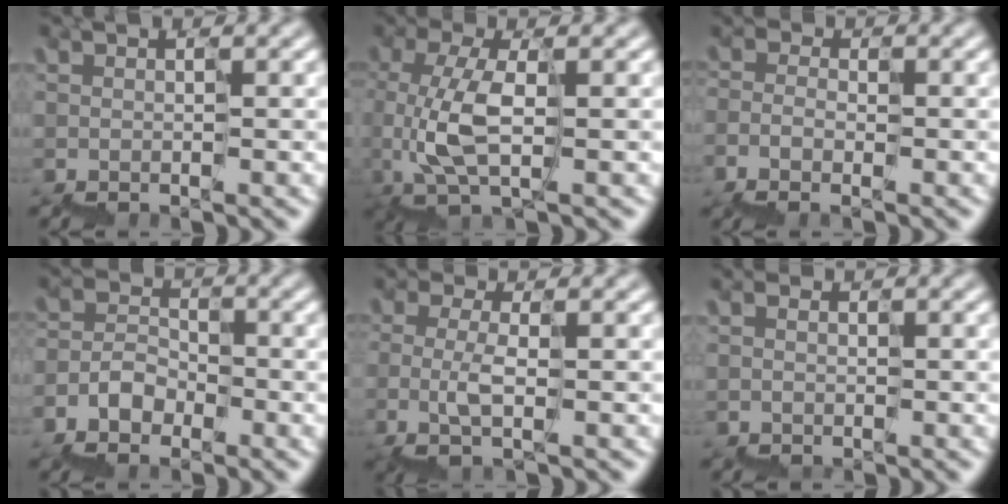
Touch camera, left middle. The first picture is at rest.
{"total": 3.8, "force": [0.1, 1.3, 3.5], "torque": [-0.088, 0.009, 0.012]}
{"total": 1.5, "force": [-1.5, 0.4, 0.0], "torque": [-0.009, 0.005, -0.025]}
{"total": 2.5, "force": [-1.8, 1.7, 0.1], "torque": [-0.005, 0.013, -0.034]}
{"total": 1.3, "force": [-0.4, 0.4, 1.2], "torque": [-0.033, 0.008, -0.005]}
{"total": 1.0, "force": [-0.8, 0.0, -0.7], "torque": [0.003, -0.003, -0.008]}